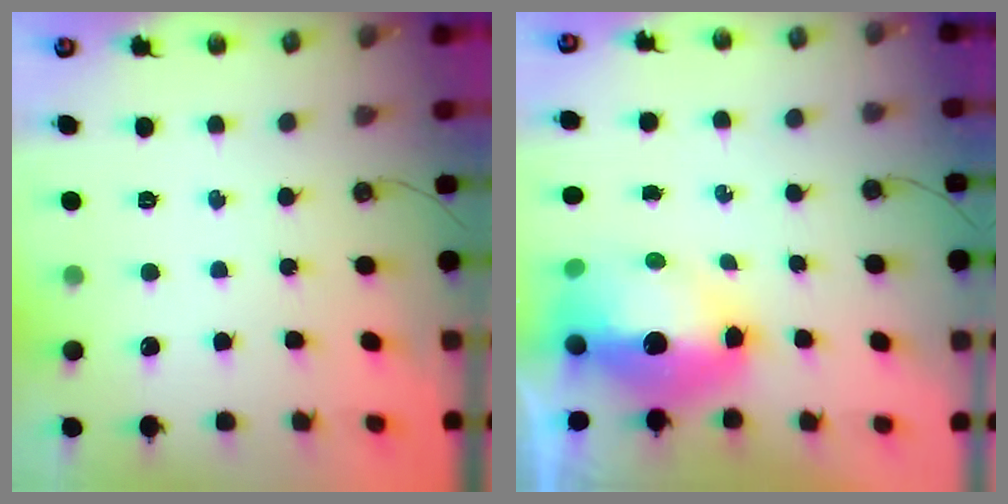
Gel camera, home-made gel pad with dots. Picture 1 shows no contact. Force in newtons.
{"total": 12.5, "press": 12.4, "slide": 1.1}